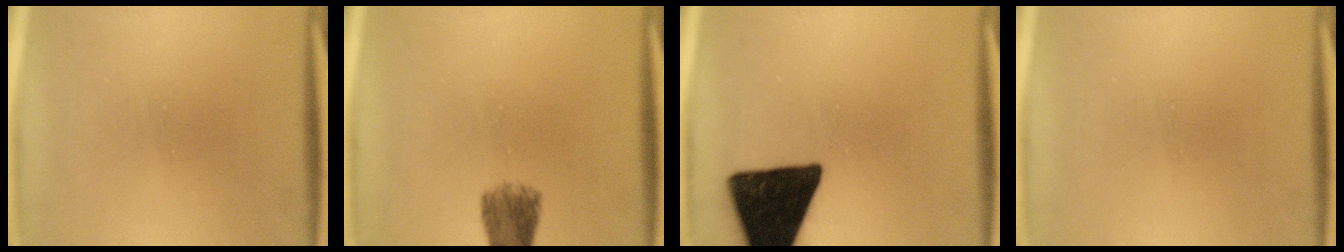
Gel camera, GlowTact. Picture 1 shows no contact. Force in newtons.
{"total": 4.6}
{"total": 18.0}
{"total": 0.0}